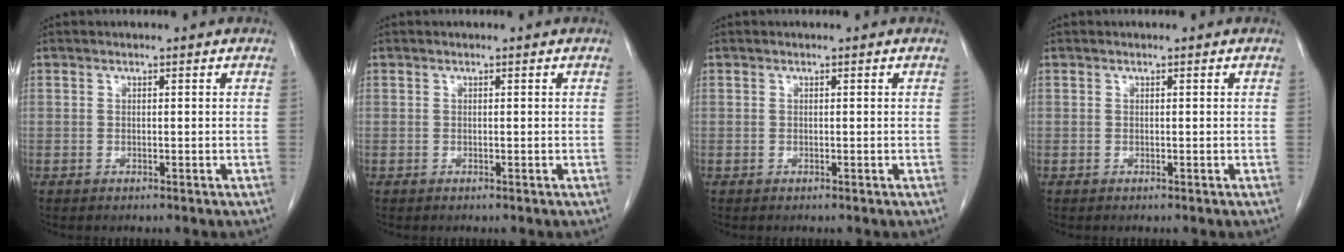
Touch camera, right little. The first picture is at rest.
{"total": 0.0}
{"total": 0.0}
{"total": 0.0}